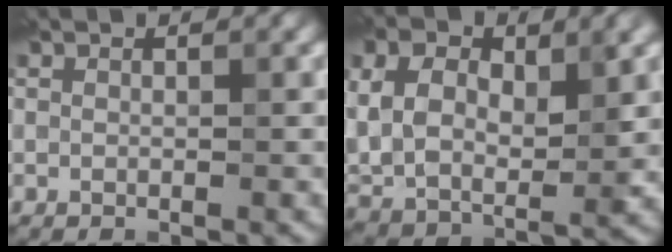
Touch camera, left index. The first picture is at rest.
{"total": 9.1, "force": [2.0, 5.5, 6.9], "torque": [-0.150, -0.002, 0.034]}